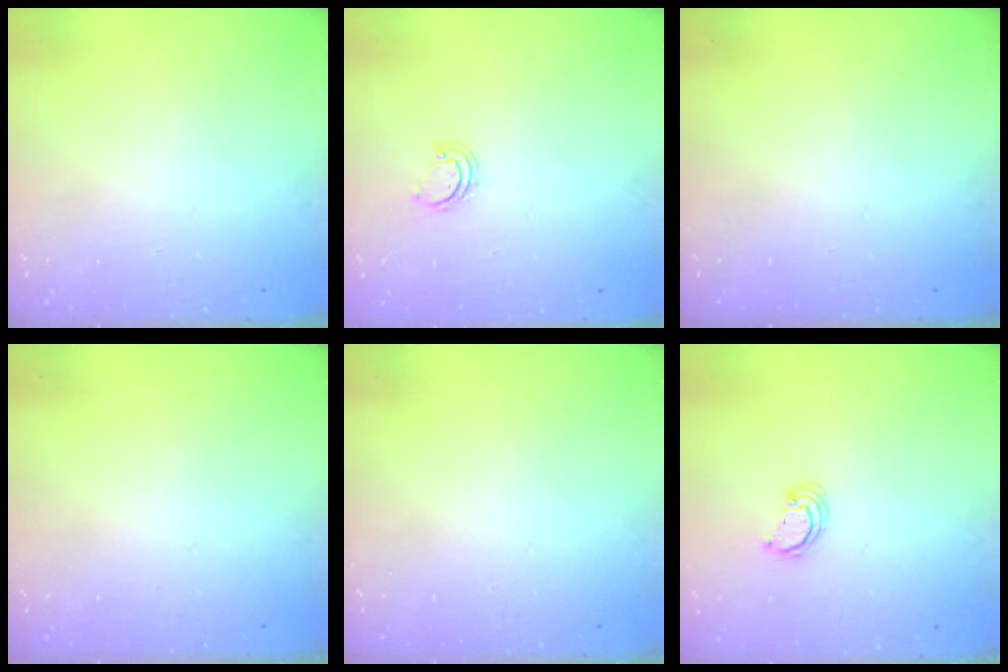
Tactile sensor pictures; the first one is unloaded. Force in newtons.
{"total": 2.5, "press": 2.5, "slide": 0.3}
{"total": 0.0}
{"total": 0.0}
{"total": 0.0}
{"total": 2.6, "press": 2.6, "slide": 0.2}